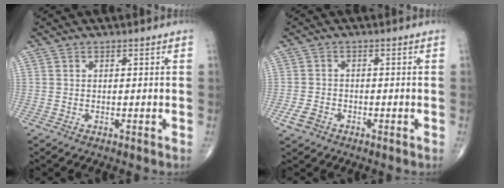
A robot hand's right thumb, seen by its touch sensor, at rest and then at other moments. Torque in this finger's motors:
{"motor_torque": [-0.24, 0.70, 0.29, -0.11, 0.00]}